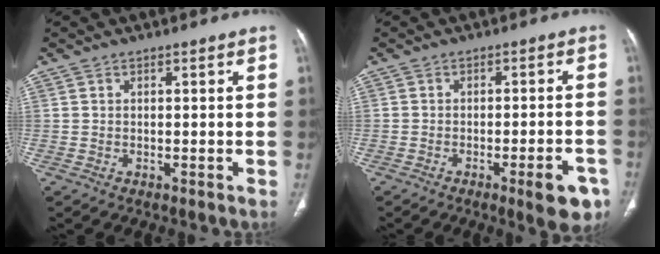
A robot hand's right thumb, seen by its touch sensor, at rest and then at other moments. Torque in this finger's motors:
{"motor_torque": [1.60, -0.21, 0.67, -1.35, 0.12]}